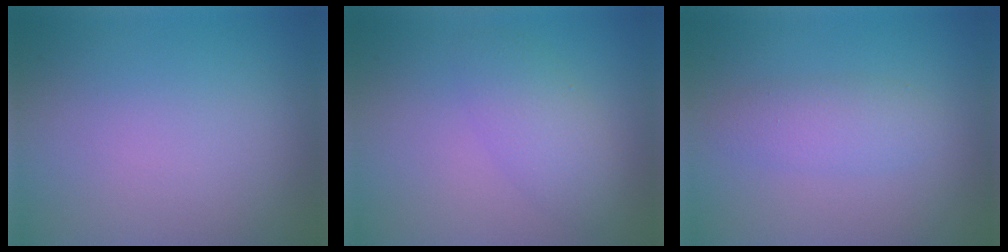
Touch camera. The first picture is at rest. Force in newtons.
{"total": 3.0, "press": 3.0, "slide": 0.1}
{"total": 2.3, "press": 2.3, "slide": 0.1}